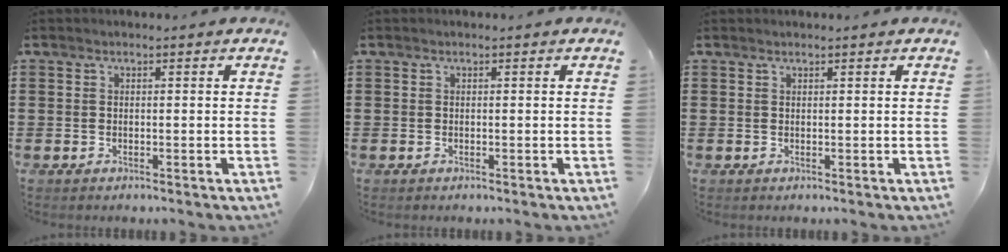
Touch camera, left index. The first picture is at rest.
{"total": 0.0}
{"total": 0.5, "force": [0.5, 0.0, 0.2], "torque": [-0.004, -0.001, 0.011]}